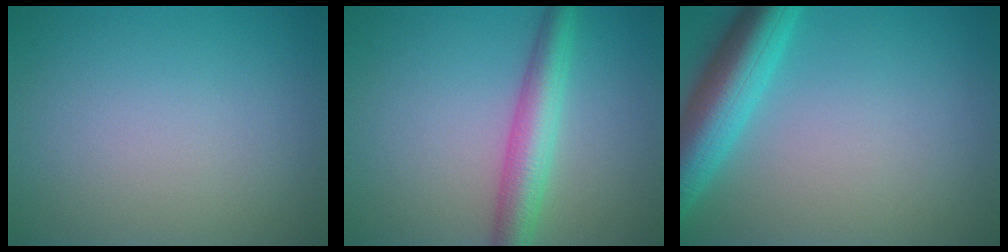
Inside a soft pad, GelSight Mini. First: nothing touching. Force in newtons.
{"total": 4.5, "press": 4.5, "slide": 0.1}
{"total": 6.7, "press": 6.7, "slide": 0.3}